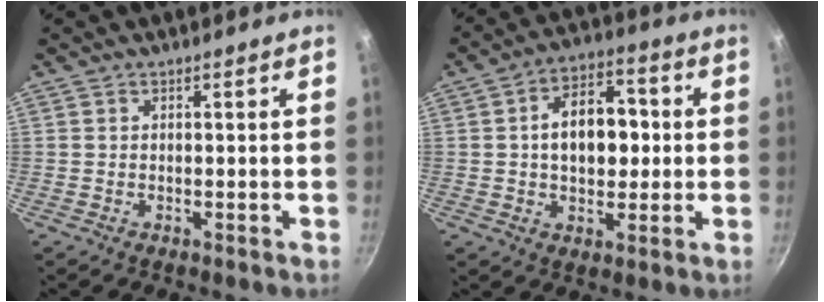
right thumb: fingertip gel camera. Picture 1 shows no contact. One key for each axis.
{"total": 12.2, "fx": 0.6, "fy": 8.0, "fz": 9.2, "tx": -0.105, "ty": 0.021, "tz": 0.001}